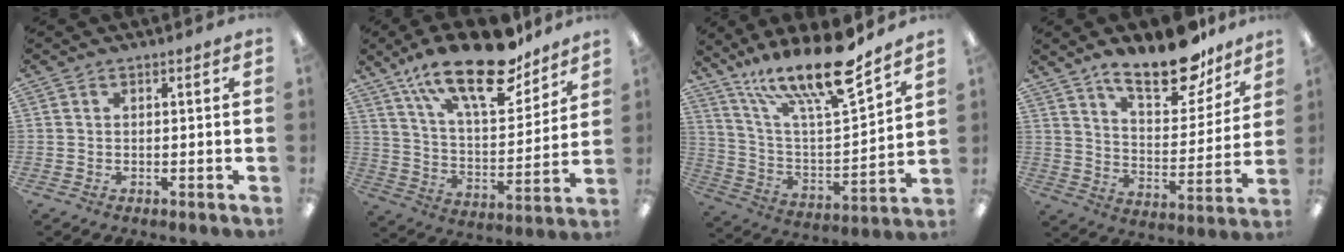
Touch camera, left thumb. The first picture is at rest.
{"total": 23.0, "force": [15.7, 8.9, 14.2], "torque": [-0.230, -0.089, 0.270]}
{"total": 20.6, "force": [15.4, 4.9, 12.7], "torque": [-0.229, -0.103, 0.261]}
{"total": 17.9, "force": [13.4, 7.2, 9.4], "torque": [-0.133, -0.086, 0.227]}